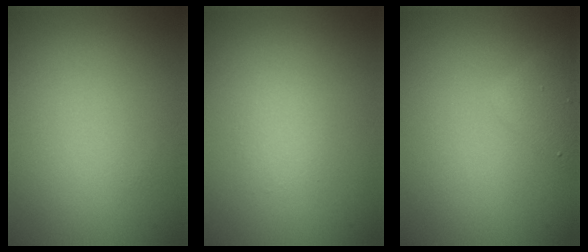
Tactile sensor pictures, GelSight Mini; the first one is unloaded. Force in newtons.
{"total": 1.0, "press": 1.0, "slide": 0.0}
{"total": 2.1, "press": 2.1, "slide": 0.1}